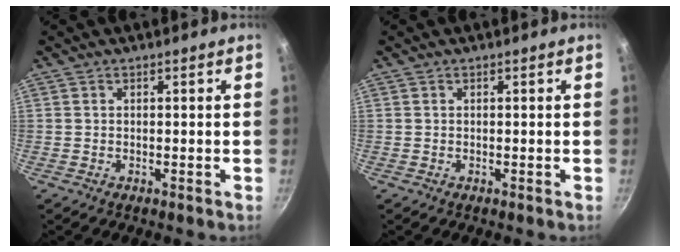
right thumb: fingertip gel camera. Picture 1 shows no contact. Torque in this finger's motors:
{"motor_torque": [-0.16, -0.16, 0.16, 0.07, 0.02]}